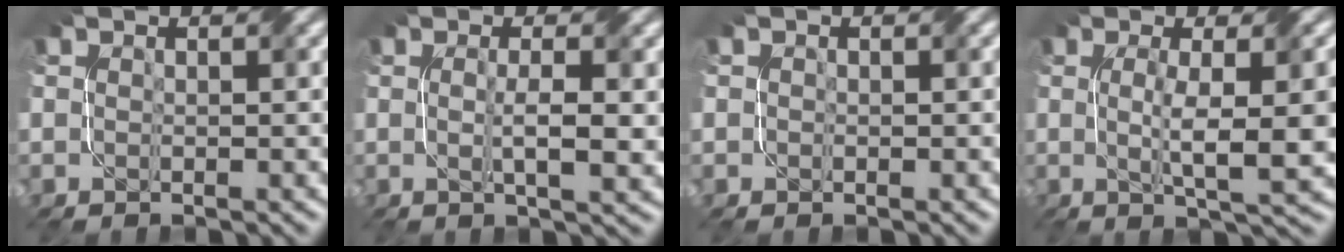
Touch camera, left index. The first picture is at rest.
{"total": 3.1, "force": [0.0, 0.5, 3.1], "torque": [-0.054, -0.001, 0.003]}
{"total": 0.0}
{"total": 6.1, "force": [-0.1, 1.1, 6.0], "torque": [-0.097, -0.002, -0.001]}